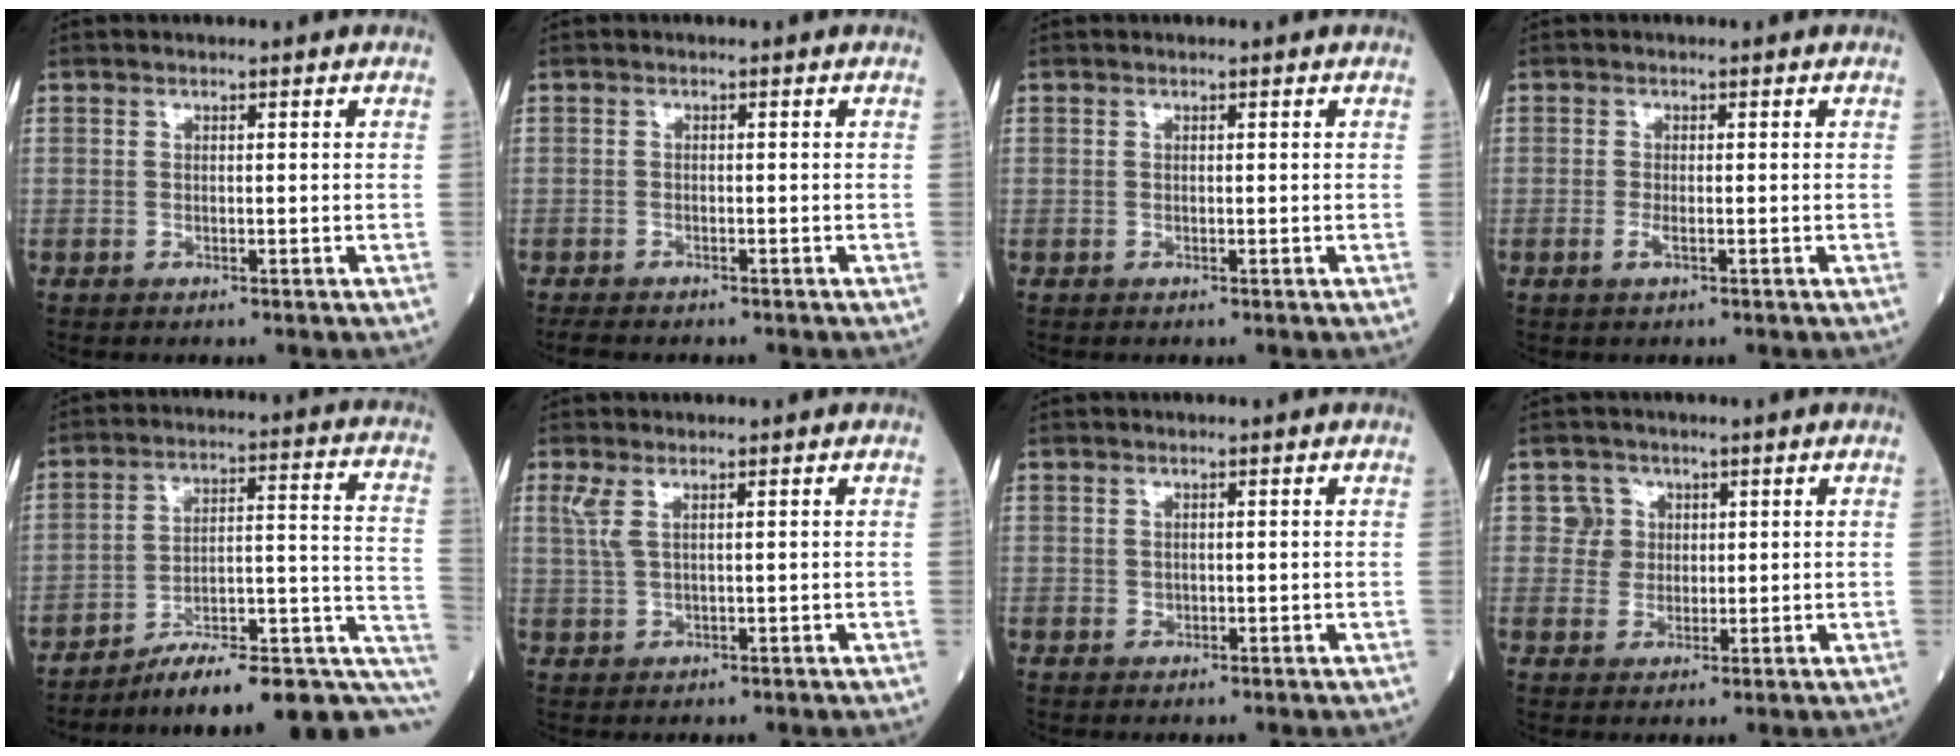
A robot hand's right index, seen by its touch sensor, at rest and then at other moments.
{"total": 3.0, "force": [-2.6, 0.9, 1.2], "torque": [-0.023, -0.008, -0.036]}
{"total": 0.0}
{"total": 1.4, "force": [-0.5, 0.3, 1.2], "torque": [-0.026, -0.003, -0.010]}
{"total": 19.5, "force": [-13.9, 4.0, 13.1], "torque": [-0.110, 0.053, -0.194]}
{"total": 2.5, "force": [1.3, 0.5, 2.1], "torque": [-0.061, 0.010, 0.034]}
{"total": 0.5, "force": [0.2, 0.5, 0.2], "torque": [0.001, 0.000, 0.002]}
{"total": 3.4, "force": [1.2, 3.2, -0.2], "torque": [0.014, 0.005, 0.018]}